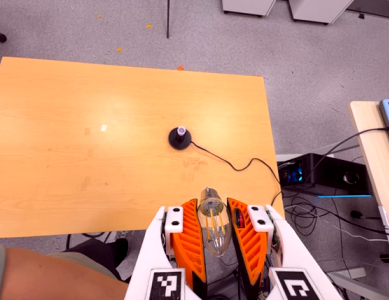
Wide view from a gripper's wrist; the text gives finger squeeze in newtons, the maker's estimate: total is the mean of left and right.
{"total": 18.0, "left": 19.3, "right": 16.8}